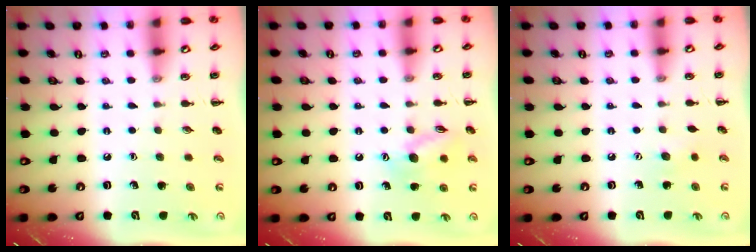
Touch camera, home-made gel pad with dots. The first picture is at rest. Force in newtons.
{"total": 11.2, "press": 11.1, "slide": 0.9}
{"total": 3.8, "press": 3.6, "slide": 0.9}